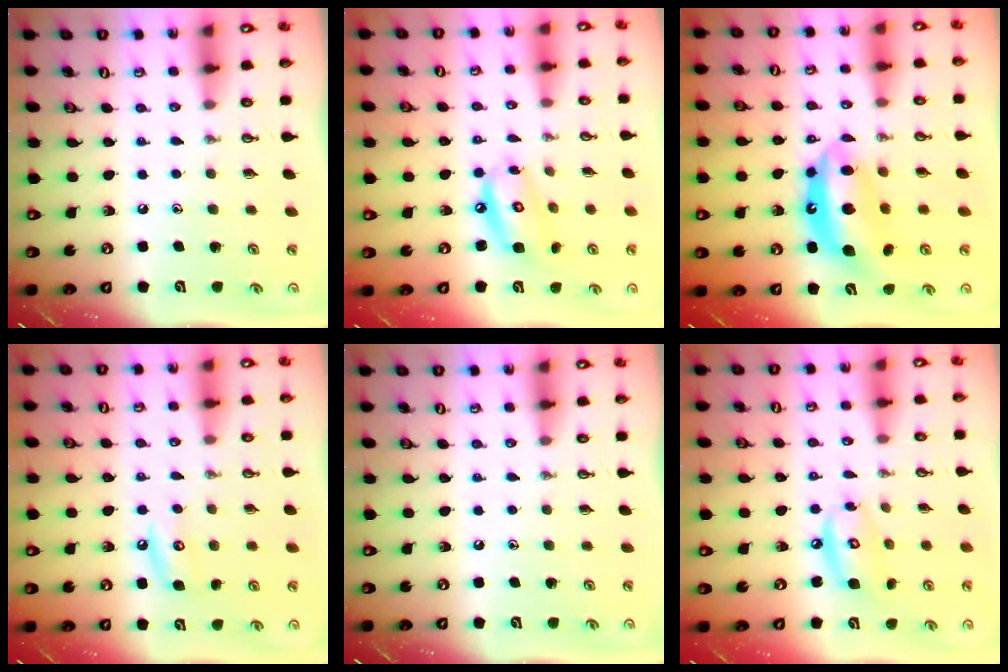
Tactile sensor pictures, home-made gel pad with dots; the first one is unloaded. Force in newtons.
{"total": 9.5, "press": 9.5, "slide": 0.7}
{"total": 13.2, "press": 13.0, "slide": 1.9}
{"total": 5.4, "press": 5.4, "slide": 0.3}
{"total": 0.0}
{"total": 9.8, "press": 9.7, "slide": 1.0}